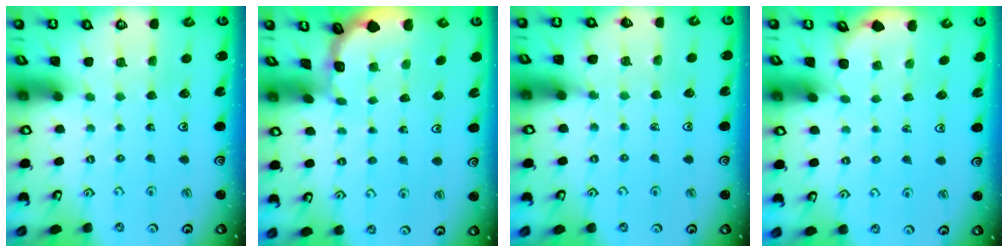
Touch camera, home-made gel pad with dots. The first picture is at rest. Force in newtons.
{"total": 1.1, "press": 1.1, "slide": 0.1}
{"total": 6.4, "press": 6.3, "slide": 1.2}
{"total": 2.1, "press": 1.8, "slide": 1.1}